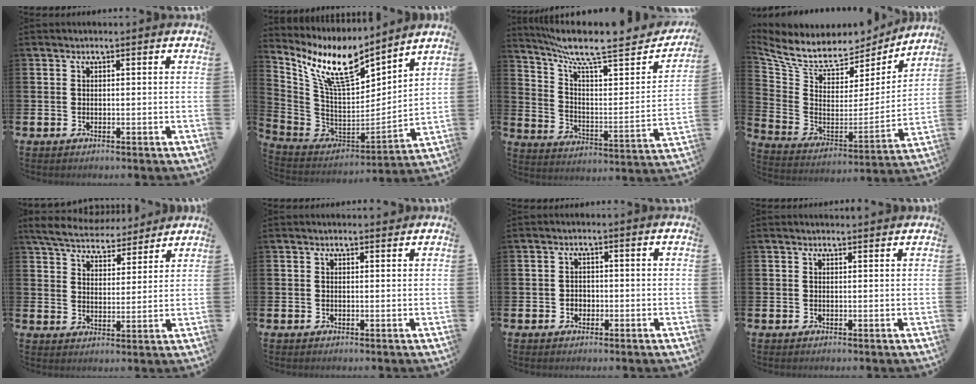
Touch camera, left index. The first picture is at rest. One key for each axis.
{"total": 10.7, "fx": 8.1, "fy": 3.1, "fz": 6.2, "tx": -0.144, "ty": -0.047, "tz": 0.142}
{"total": 8.5, "fx": 6.9, "fy": 2.0, "fz": 4.5, "tx": -0.097, "ty": -0.065, "tz": 0.102}
{"total": 8.1, "fx": 7.0, "fy": 3.4, "fz": 2.2, "tx": -0.085, "ty": -0.055, "tz": 0.120}
{"total": 6.4, "fx": 6.0, "fy": 1.6, "fz": 1.3, "tx": -0.052, "ty": -0.033, "tz": 0.107}
{"total": 0.8, "fx": 0.8, "fy": 0.1, "fz": 0.1, "tx": 0.011, "ty": -0.003, "tz": 0.011}
{"total": 1.5, "fx": -0.4, "fy": 1.4, "fz": 0.5, "tx": 0.004, "ty": 0.001, "tz": -0.013}
{"total": 0.9, "fx": 0.9, "fy": 0.0, "fz": 0.2, "tx": 0.007, "ty": -0.005, "tz": 0.014}